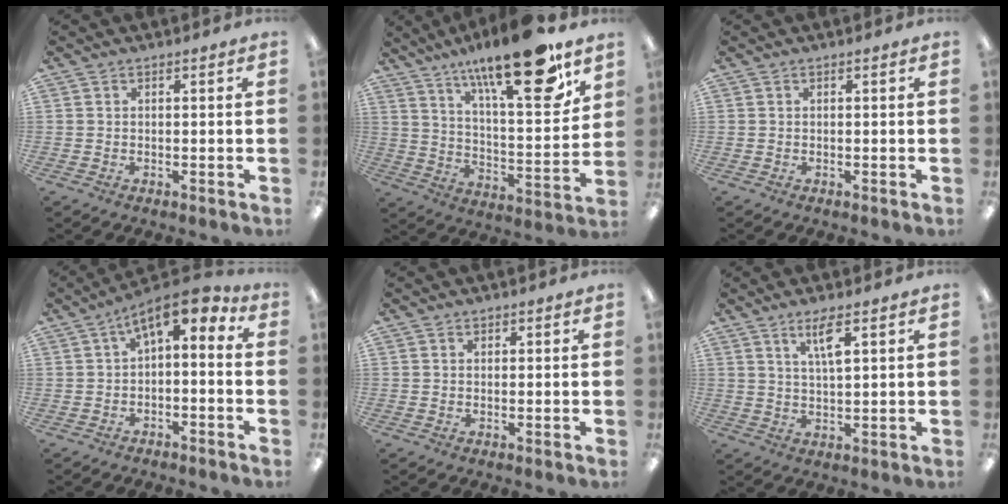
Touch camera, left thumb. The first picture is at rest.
{"total": 22.0, "force": [15.3, 5.3, 14.8], "torque": [-0.225, -0.101, 0.243]}
{"total": 0.0}
{"total": 7.9, "force": [2.7, 3.2, 6.7], "torque": [-0.097, -0.018, 0.042]}
{"total": 0.7, "force": [0.5, 0.6, 0.1], "torque": [-0.002, 0.002, 0.008]}
{"total": 5.2, "force": [3.1, 1.1, 4.1], "torque": [-0.074, -0.006, 0.049]}